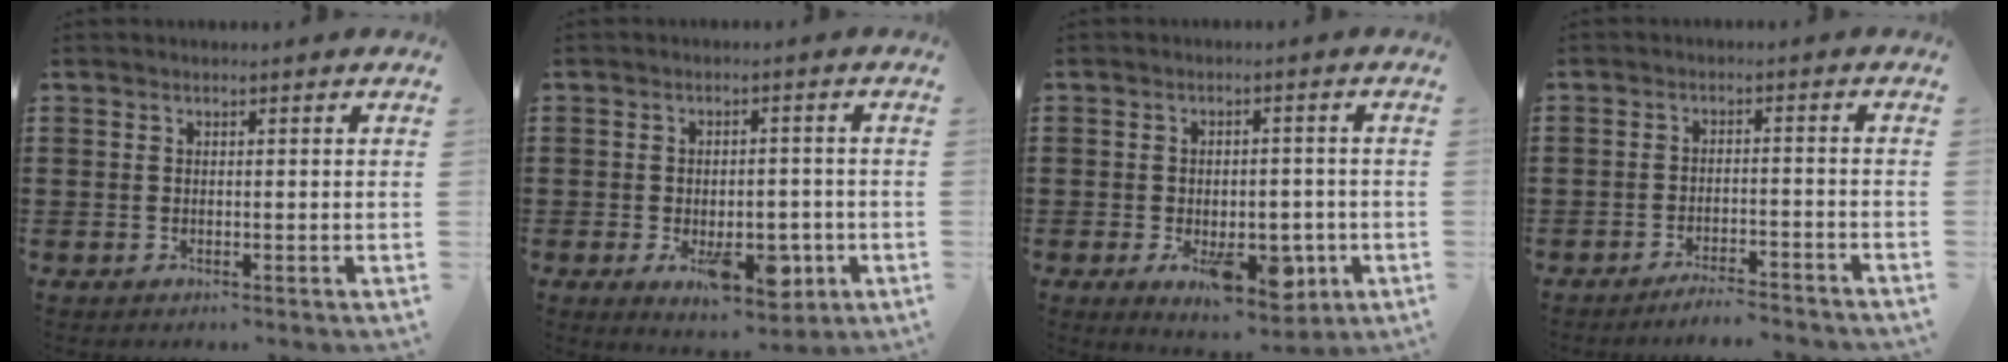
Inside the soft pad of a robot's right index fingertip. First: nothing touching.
{"total": 9.5, "force": [-3.4, 4.8, 7.5], "torque": [-0.095, -0.006, -0.053]}
{"total": 9.9, "force": [-3.5, 5.2, 7.7], "torque": [-0.097, -0.007, -0.052]}
{"total": 3.2, "force": [-3.2, -0.1, 0.6], "torque": [-0.014, 0.001, -0.064]}